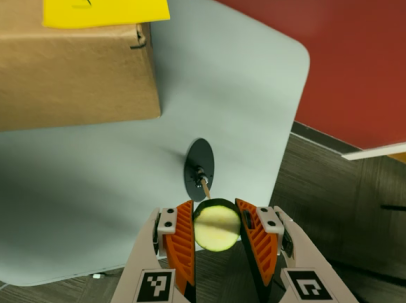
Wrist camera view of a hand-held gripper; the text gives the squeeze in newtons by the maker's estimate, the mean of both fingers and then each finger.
{"total": 11.4, "left": 11.8, "right": 10.9}